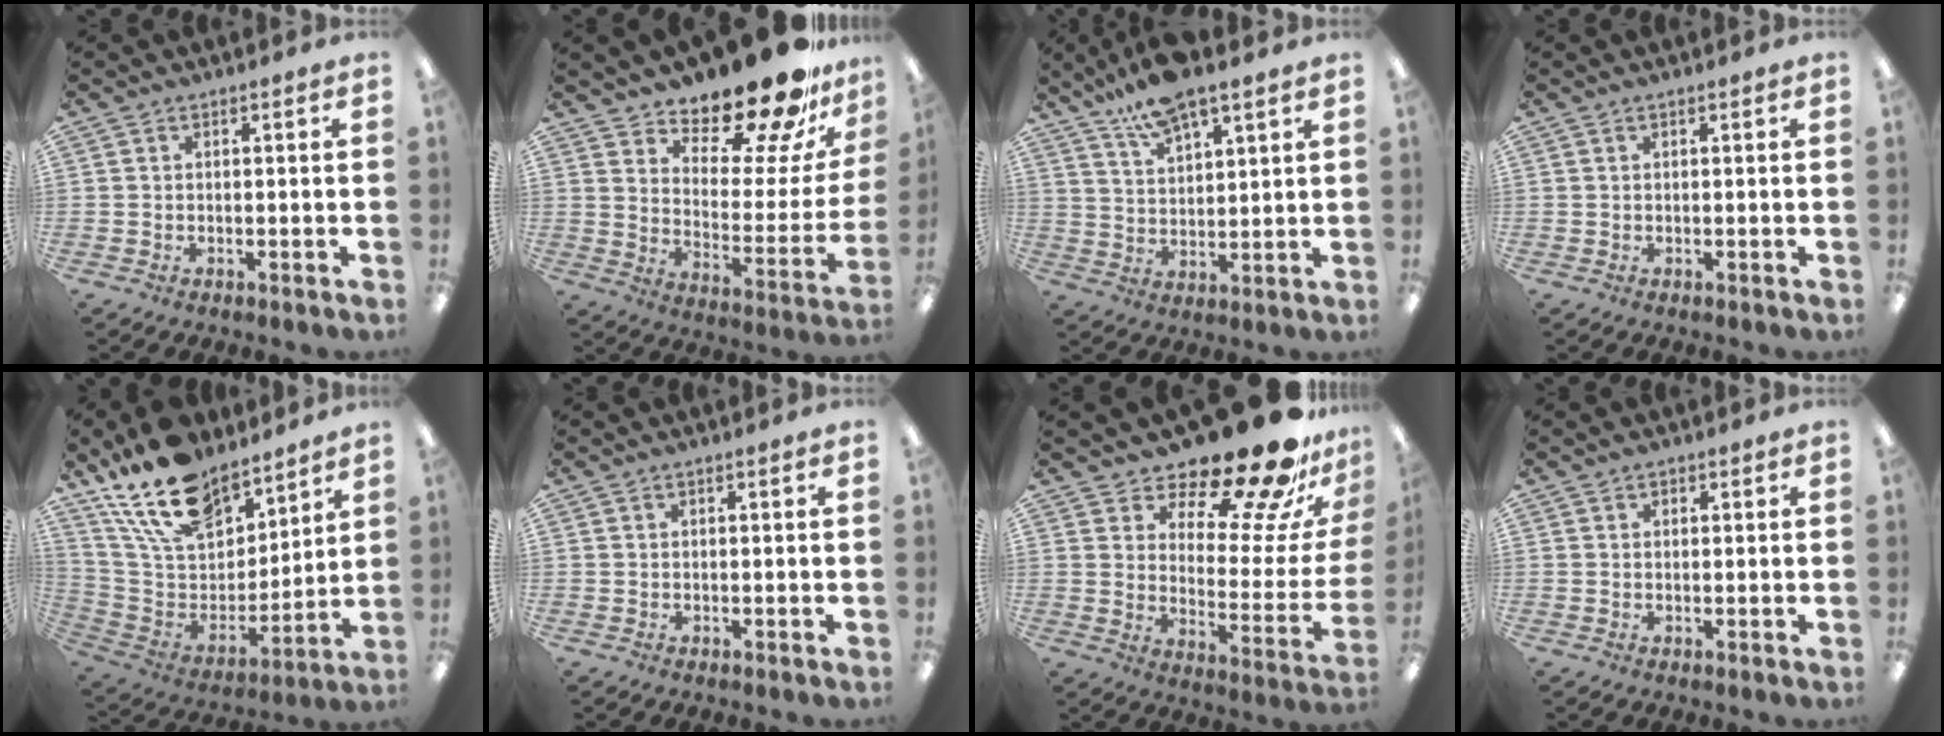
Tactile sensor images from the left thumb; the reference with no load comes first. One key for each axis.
{"total": 20.3, "fx": 17.4, "fy": 5.6, "fz": 8.8, "tx": -0.112, "ty": -0.138, "tz": 0.284}
{"total": 10.6, "fx": 8.4, "fy": 3.1, "fz": 5.6, "tx": -0.112, "ty": -0.034, "tz": 0.154}
{"total": 0.0}
{"total": 20.6, "fx": 15.2, "fy": 10.4, "fz": 9.3, "tx": -0.187, "ty": -0.084, "tz": 0.278}
{"total": 0.0}
{"total": 22.4, "fx": 17.8, "fy": 6.1, "fz": 12.2, "tx": -0.164, "ty": -0.135, "tz": 0.283}
{"total": 0.9, "fx": 0.7, "fy": 0.5, "fz": 0.3, "tx": 0.003, "ty": -0.001, "tz": 0.010}